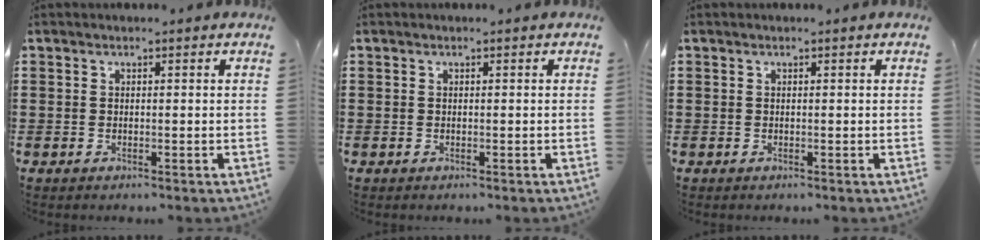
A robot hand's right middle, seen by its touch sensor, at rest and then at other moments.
{"total": 0.0}
{"total": 0.0}